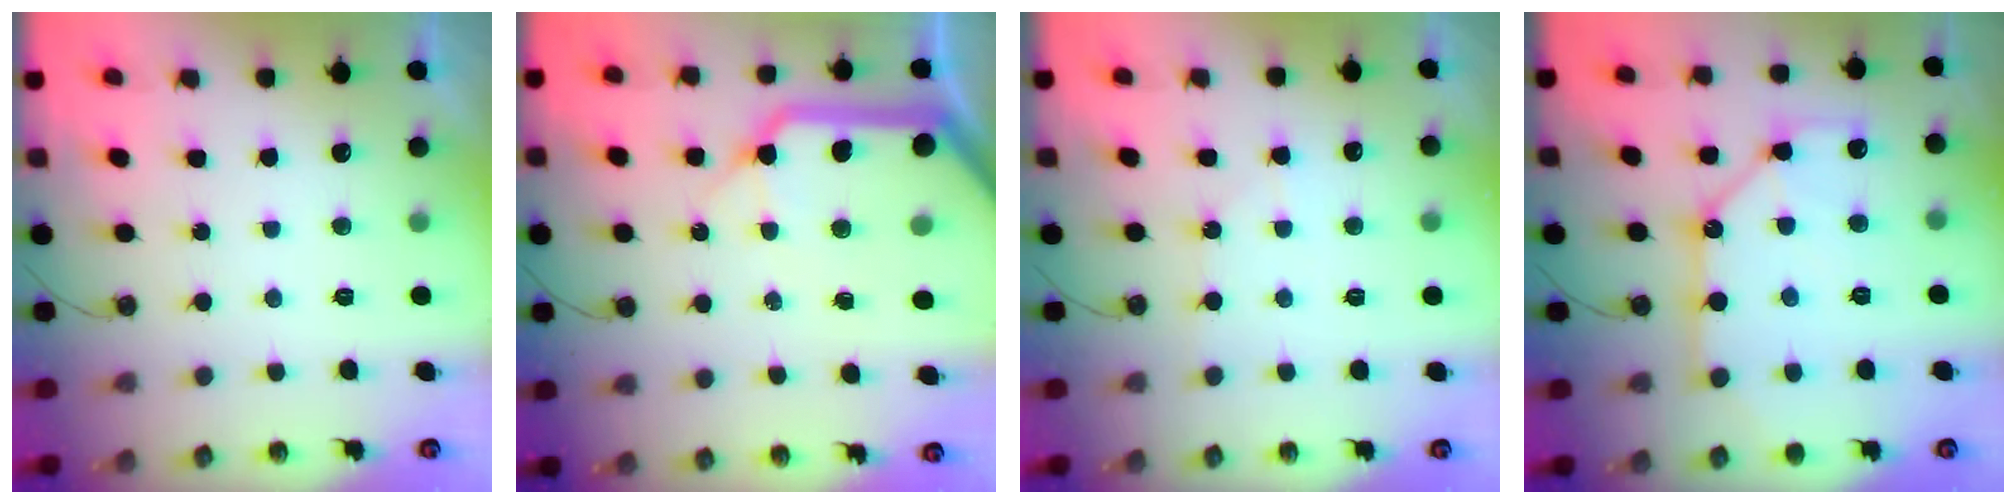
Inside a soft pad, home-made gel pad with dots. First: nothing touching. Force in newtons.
{"total": 21.9, "press": 21.6, "slide": 3.6}
{"total": 4.7, "press": 4.7, "slide": 0.5}
{"total": 13.7, "press": 13.6, "slide": 1.6}